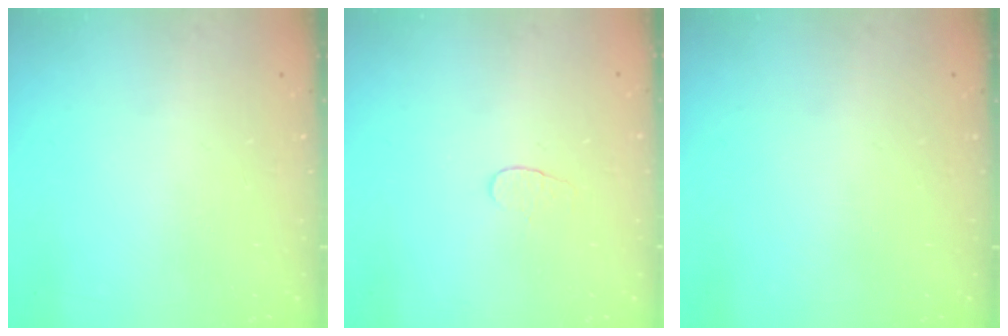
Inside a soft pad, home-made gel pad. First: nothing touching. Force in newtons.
{"total": 4.1, "press": 4.1, "slide": 0.3}
{"total": 0.0}